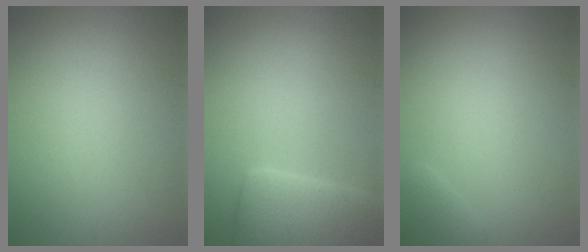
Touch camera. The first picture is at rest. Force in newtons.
{"total": 6.4, "press": 6.4, "slide": 0.5}
{"total": 1.3, "press": 1.3, "slide": 0.2}